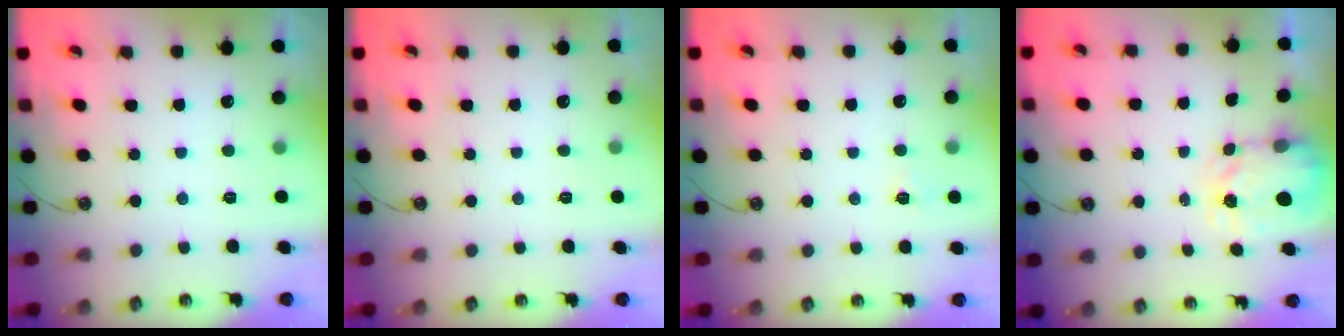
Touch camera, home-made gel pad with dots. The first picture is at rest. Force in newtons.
{"total": 0.0}
{"total": 2.8, "press": 2.8, "slide": 0.3}
{"total": 3.6, "press": 3.5, "slide": 0.4}